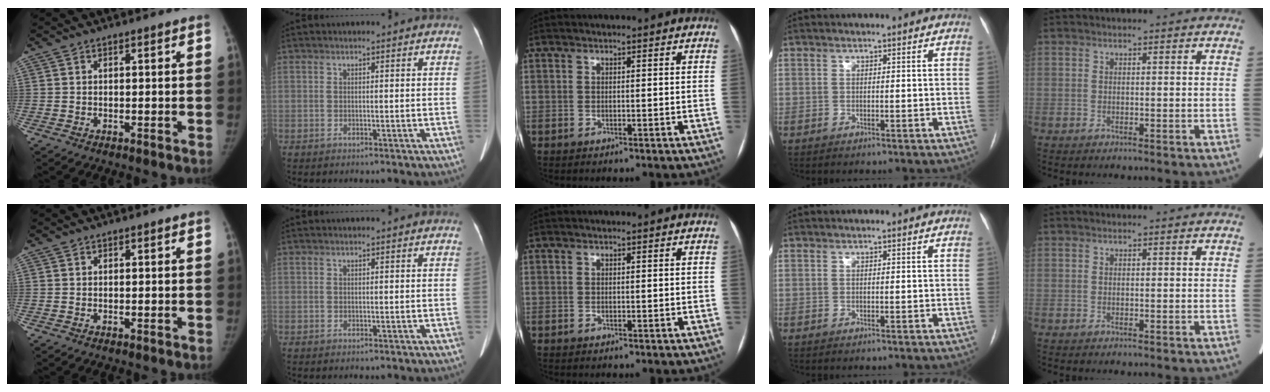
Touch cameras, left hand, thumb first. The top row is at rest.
{}